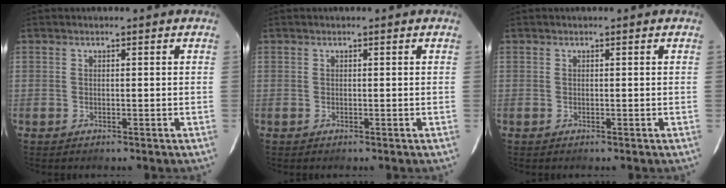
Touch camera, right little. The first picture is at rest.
{"total": 0.0}
{"total": 0.0}